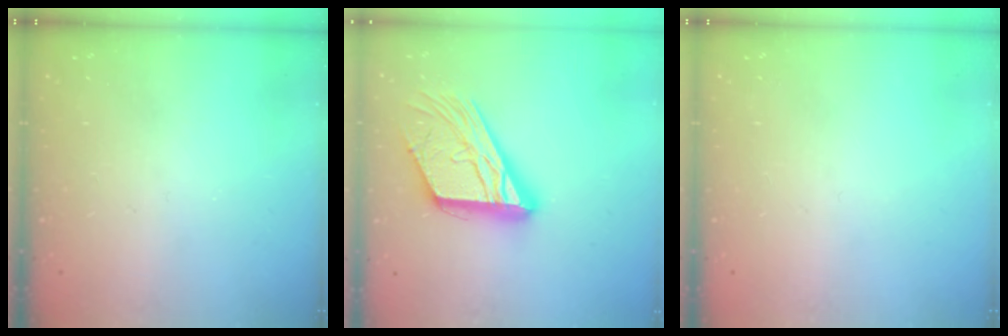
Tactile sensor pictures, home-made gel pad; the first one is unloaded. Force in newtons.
{"total": 19.7, "press": 19.6, "slide": 1.8}
{"total": 0.0}